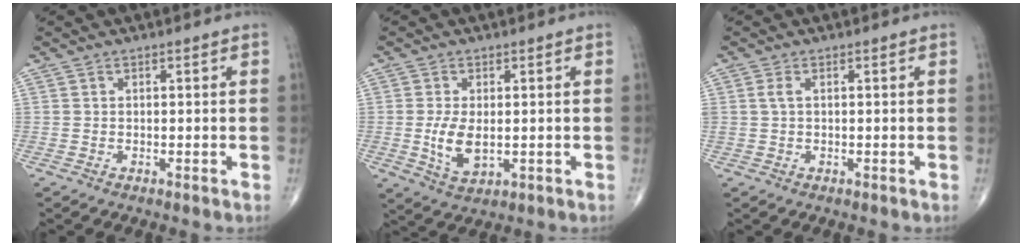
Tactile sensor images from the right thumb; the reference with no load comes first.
{"total": 6.1, "force": [-0.4, 3.2, 5.1], "torque": [-0.101, -0.015, 0.001]}
{"total": 1.7, "force": [0.4, 0.8, 1.4], "torque": [-0.040, 0.007, 0.010]}